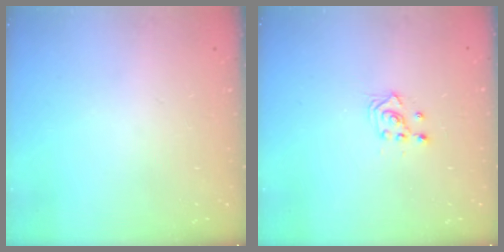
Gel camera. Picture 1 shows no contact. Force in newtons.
{"total": 2.7, "press": 2.7, "slide": 0.2}